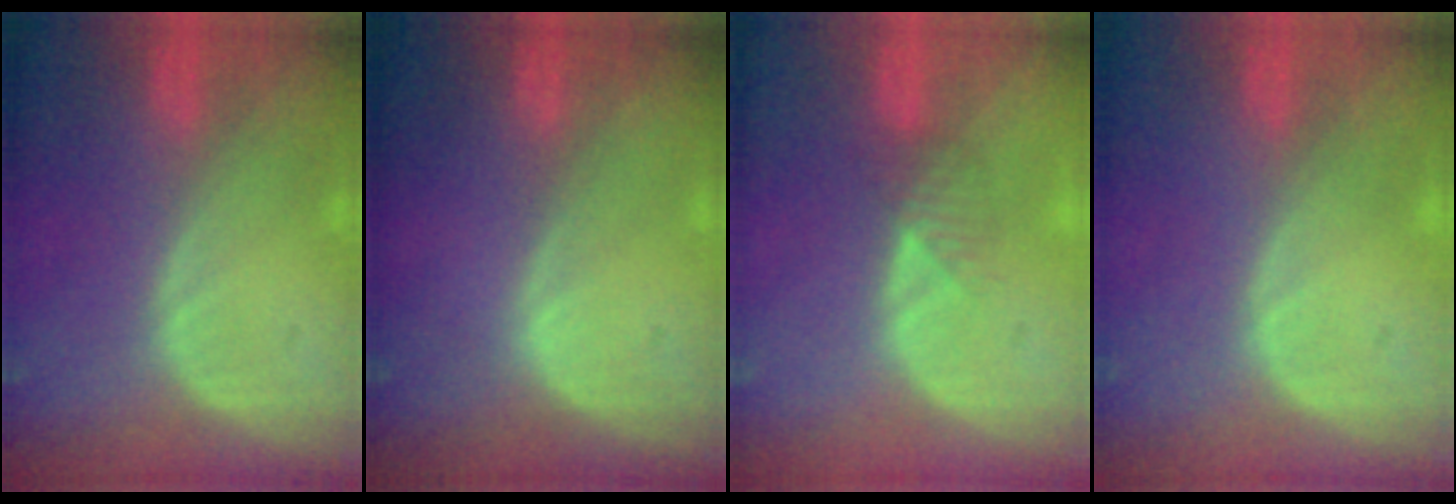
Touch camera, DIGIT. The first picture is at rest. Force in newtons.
{"total": 0.0}
{"total": 2.3, "press": 2.1, "slide": 1.0}
{"total": 0.0}